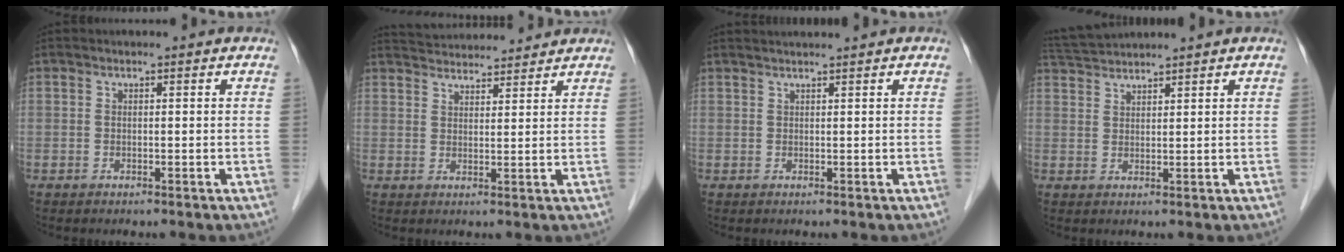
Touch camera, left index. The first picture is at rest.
{"total": 10.1, "force": [9.8, 1.7, 2.0], "torque": [-0.031, 0.029, 0.141]}
{"total": 2.7, "force": [2.5, -0.5, 0.7], "torque": [-0.005, 0.025, 0.046]}
{"total": 5.3, "force": [5.2, -0.4, 1.0], "torque": [-0.024, 0.030, 0.099]}